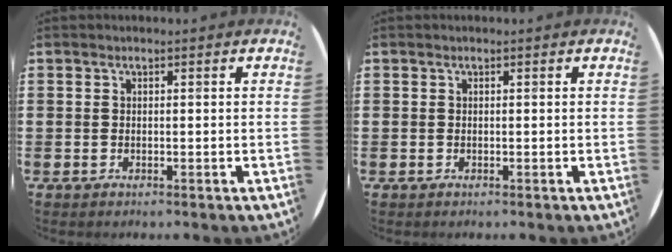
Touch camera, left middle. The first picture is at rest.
{"total": 0.0}